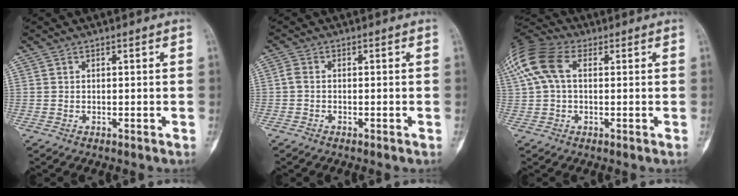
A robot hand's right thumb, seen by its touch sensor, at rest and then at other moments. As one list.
[{"total": 1.5, "force": [-0.6, 0.9, 1.0], "torque": [-0.021, 0.004, -0.017]}, {"total": 12.9, "force": [3.1, 8.0, 9.6], "torque": [-0.222, 0.036, 0.052]}]